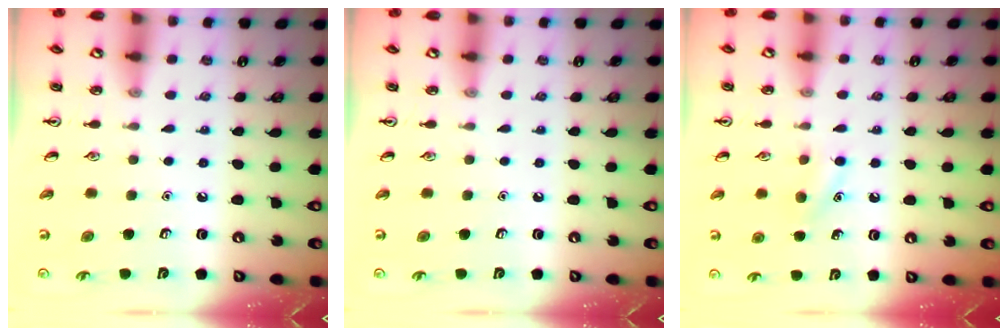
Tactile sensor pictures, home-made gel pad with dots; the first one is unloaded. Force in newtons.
{"total": 0.0}
{"total": 7.4, "press": 7.0, "slide": 2.3}